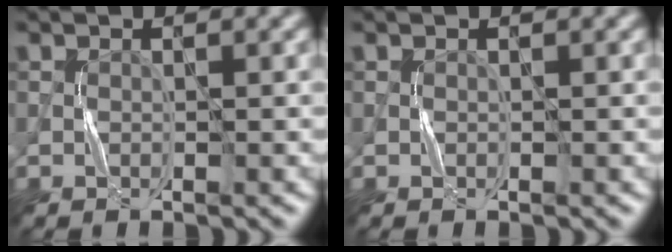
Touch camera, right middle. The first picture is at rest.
{"total": 0.0}